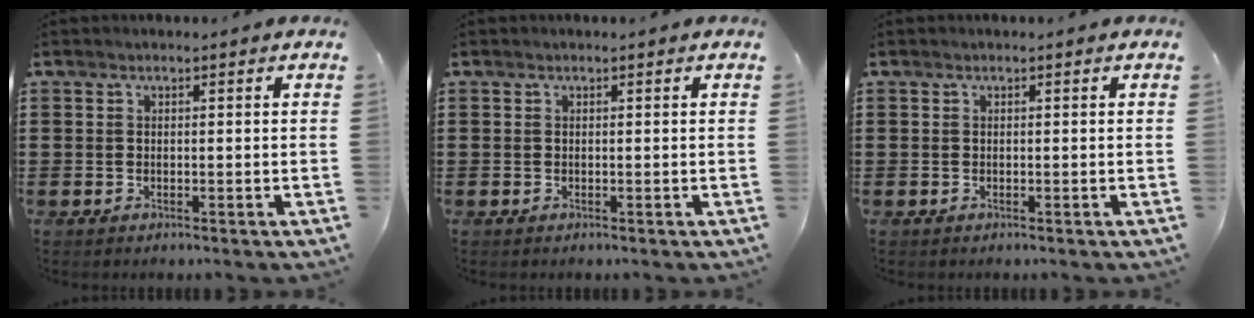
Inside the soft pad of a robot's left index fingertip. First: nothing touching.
{"total": 0.0}
{"total": 0.0}